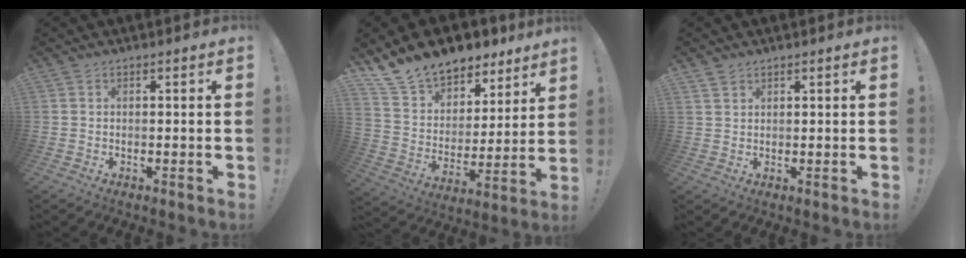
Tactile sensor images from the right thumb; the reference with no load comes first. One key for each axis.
{"total": 14.8, "fx": 12.4, "fy": 7.3, "fz": 3.5, "tx": -0.078, "ty": -0.094, "tz": 0.232}
{"total": 0.7, "fx": 0.6, "fy": 0.0, "fz": -0.3, "tx": 0.010, "ty": -0.006, "tz": 0.011}